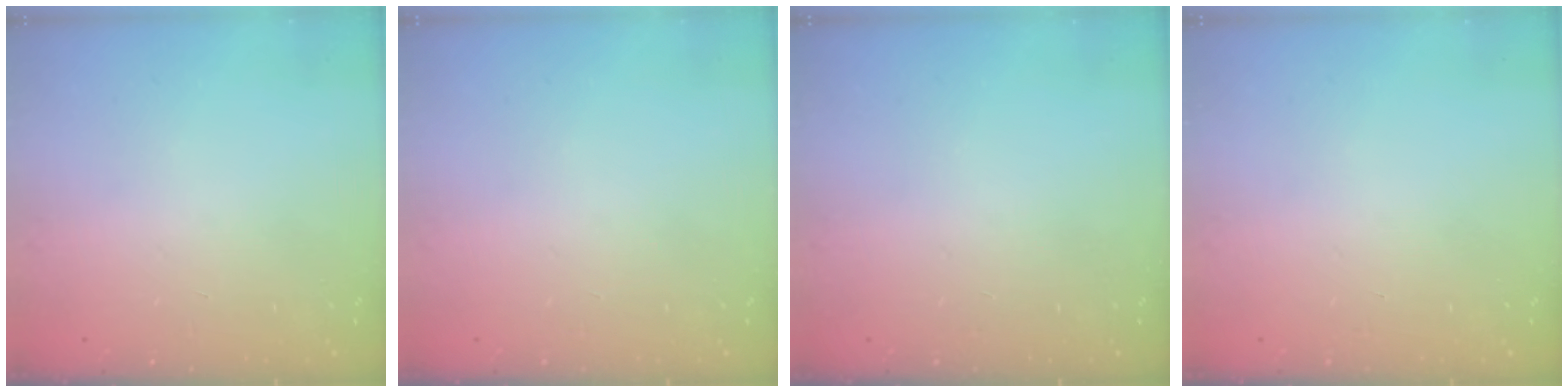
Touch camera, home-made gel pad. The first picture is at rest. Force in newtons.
{"total": 0.0}
{"total": 0.0}
{"total": 0.0}